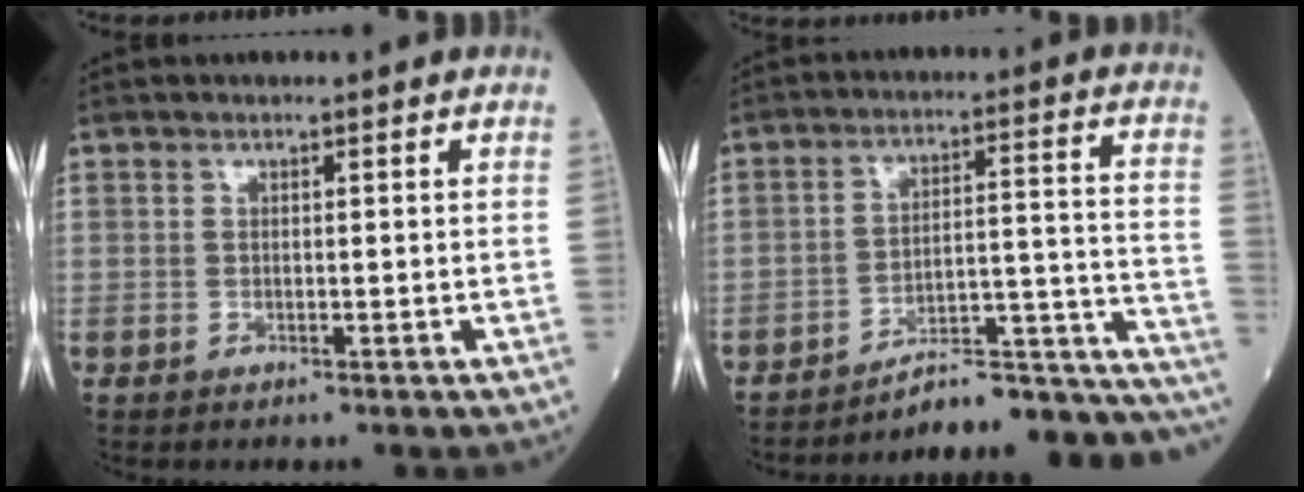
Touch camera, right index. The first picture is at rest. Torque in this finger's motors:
{"motor_torque": [0.97, -1.17, 0.64, 0.07]}